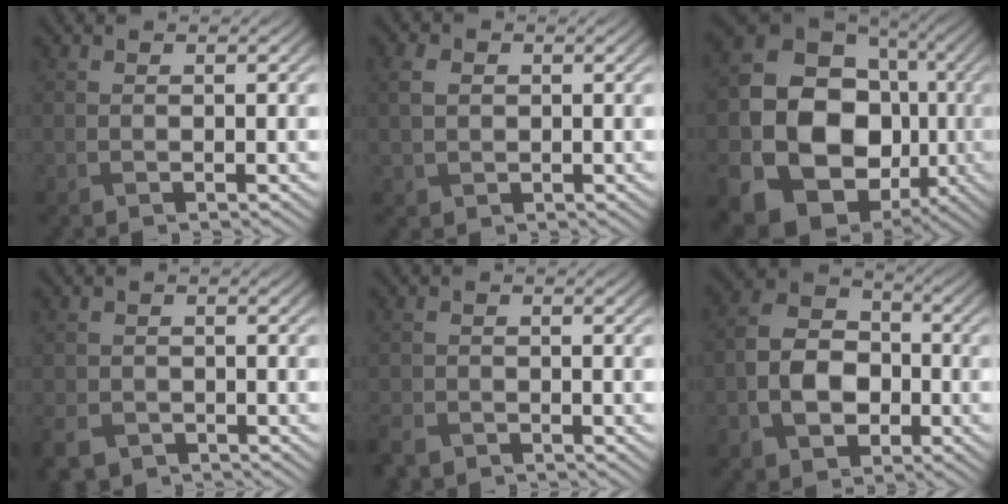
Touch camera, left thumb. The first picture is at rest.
{"total": 3.1, "force": [0.4, 2.5, 1.7], "torque": [-0.049, 0.001, 0.006]}
{"total": 19.7, "force": [-4.2, 16.0, 10.6], "torque": [-0.210, -0.045, -0.071]}
{"total": 3.5, "force": [-2.3, 2.2, 1.4], "torque": [-0.038, -0.011, -0.049]}
{"total": 2.8, "force": [-2.4, 1.2, 0.8], "torque": [-0.023, -0.011, -0.054]}
{"total": 8.3, "force": [-2.4, 6.0, 5.1], "torque": [-0.113, -0.003, -0.055]}